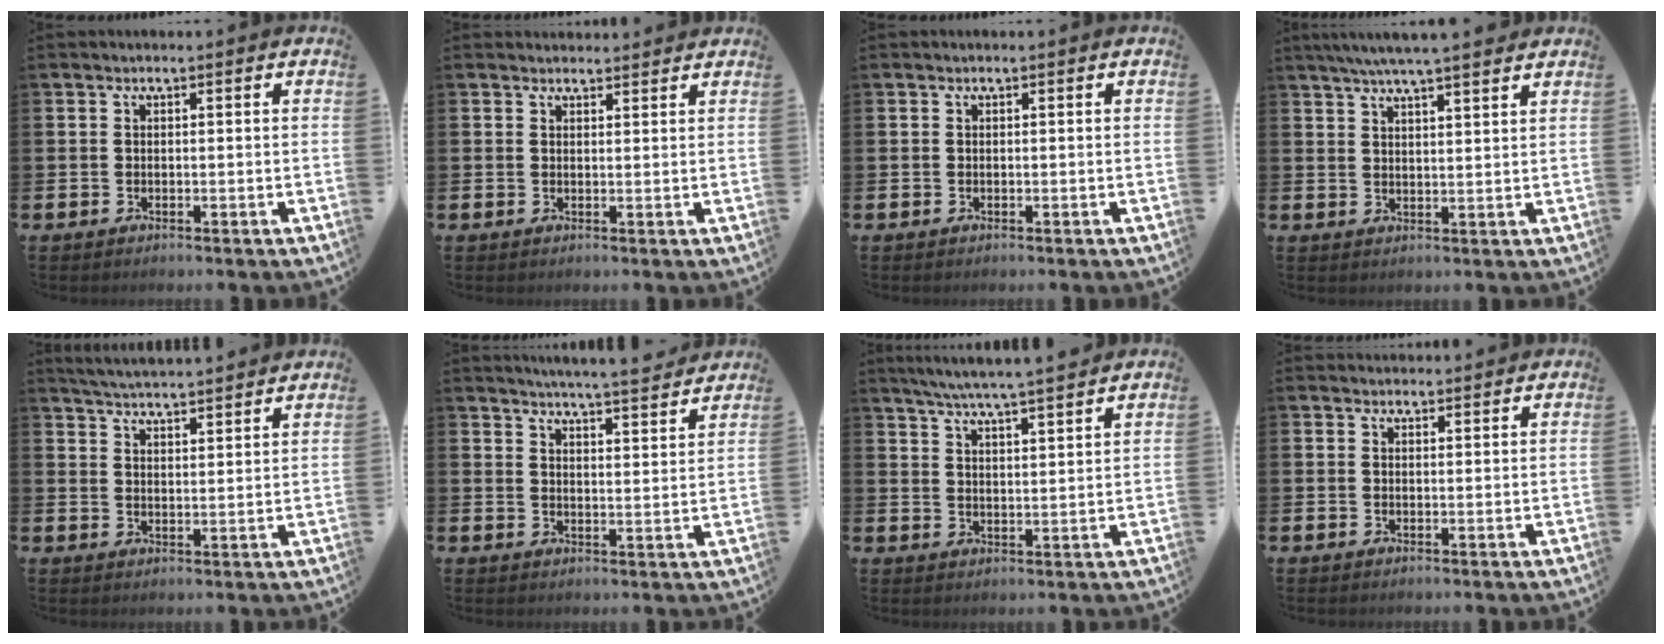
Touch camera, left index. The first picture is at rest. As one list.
[{"total": 1.7, "force": [1.6, 0.3, -0.1], "torque": [0.010, -0.008, 0.028]}, {"total": 0.0}, {"total": 5.6, "force": [5.2, -0.1, 2.0], "torque": [-0.051, -0.015, 0.094]}, {"total": 4.8, "force": [4.8, -0.2, 0.2], "torque": [-0.024, -0.031, 0.087]}, {"total": 5.4, "force": [5.3, -0.5, 0.7], "torque": [-0.026, -0.036, 0.094]}, {"total": 6.2, "force": [5.9, -0.4, 1.8], "torque": [-0.049, -0.034, 0.103]}, {"total": 1.7, "force": [1.7, 0.3, -0.1], "torque": [0.009, -0.008, 0.029]}]